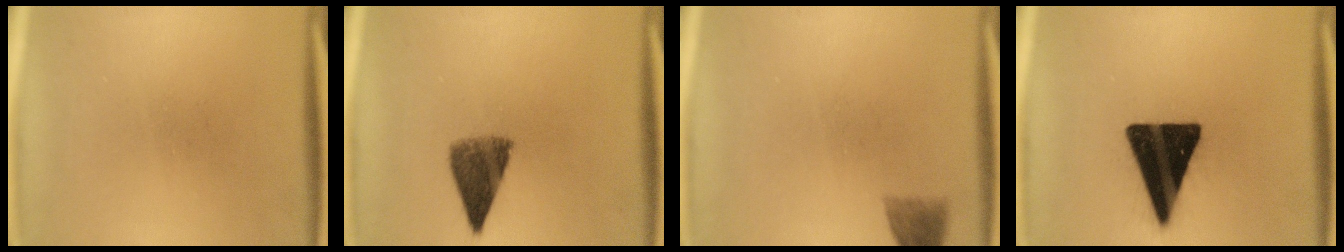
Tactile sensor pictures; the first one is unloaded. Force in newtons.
{"total": 6.7}
{"total": 3.0}
{"total": 19.1}